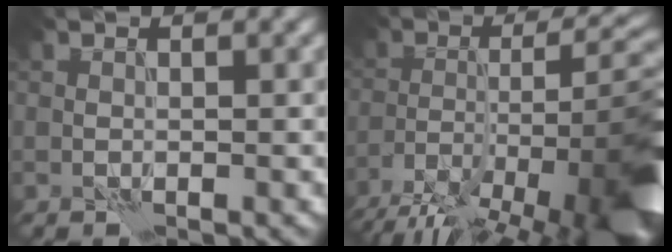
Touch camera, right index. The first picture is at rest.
{"total": 15.4, "force": [-8.9, 5.1, 11.4], "torque": [-0.169, -0.003, -0.128]}